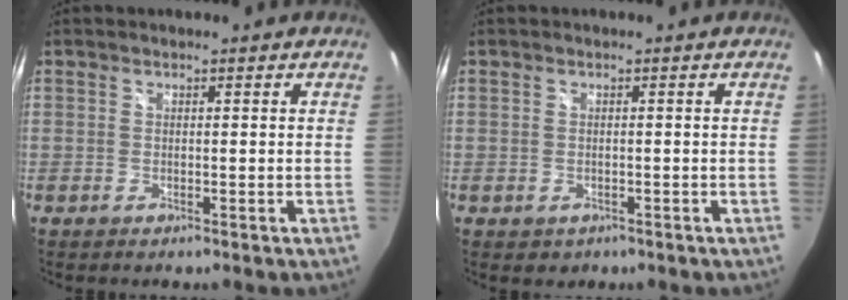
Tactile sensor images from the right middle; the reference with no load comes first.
{"total": 1.7, "force": [-0.6, 1.5, 0.6], "torque": [-0.013, -0.005, -0.004]}